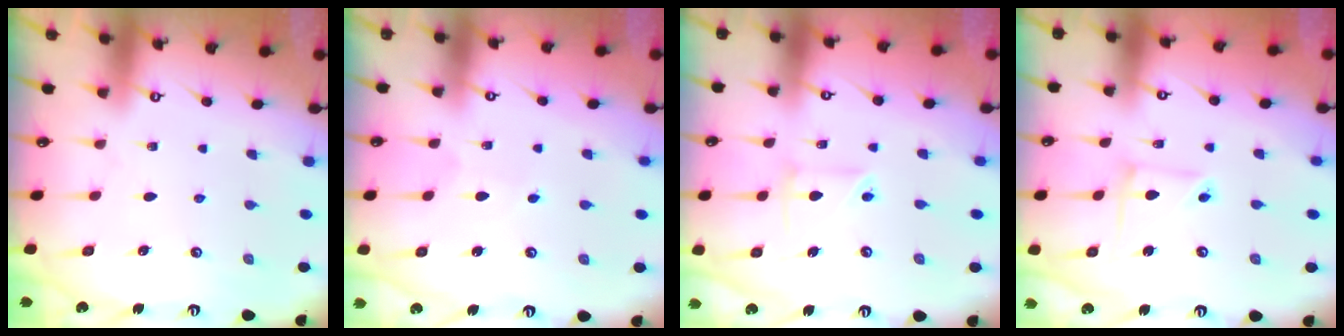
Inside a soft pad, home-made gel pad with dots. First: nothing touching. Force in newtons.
{"total": 3.3, "press": 3.3, "slide": 0.4}
{"total": 7.3, "press": 7.2, "slide": 1.3}
{"total": 6.1, "press": 6.1, "slide": 0.4}